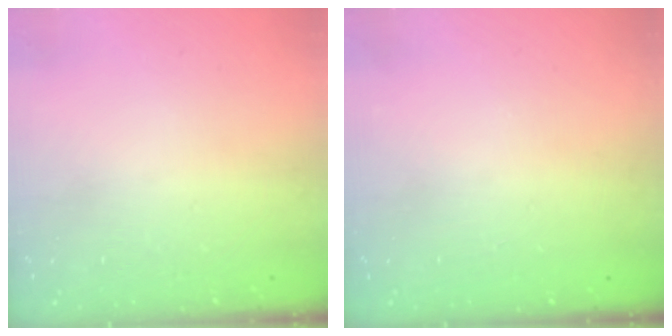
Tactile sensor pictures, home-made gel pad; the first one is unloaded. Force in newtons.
{"total": 0.0}